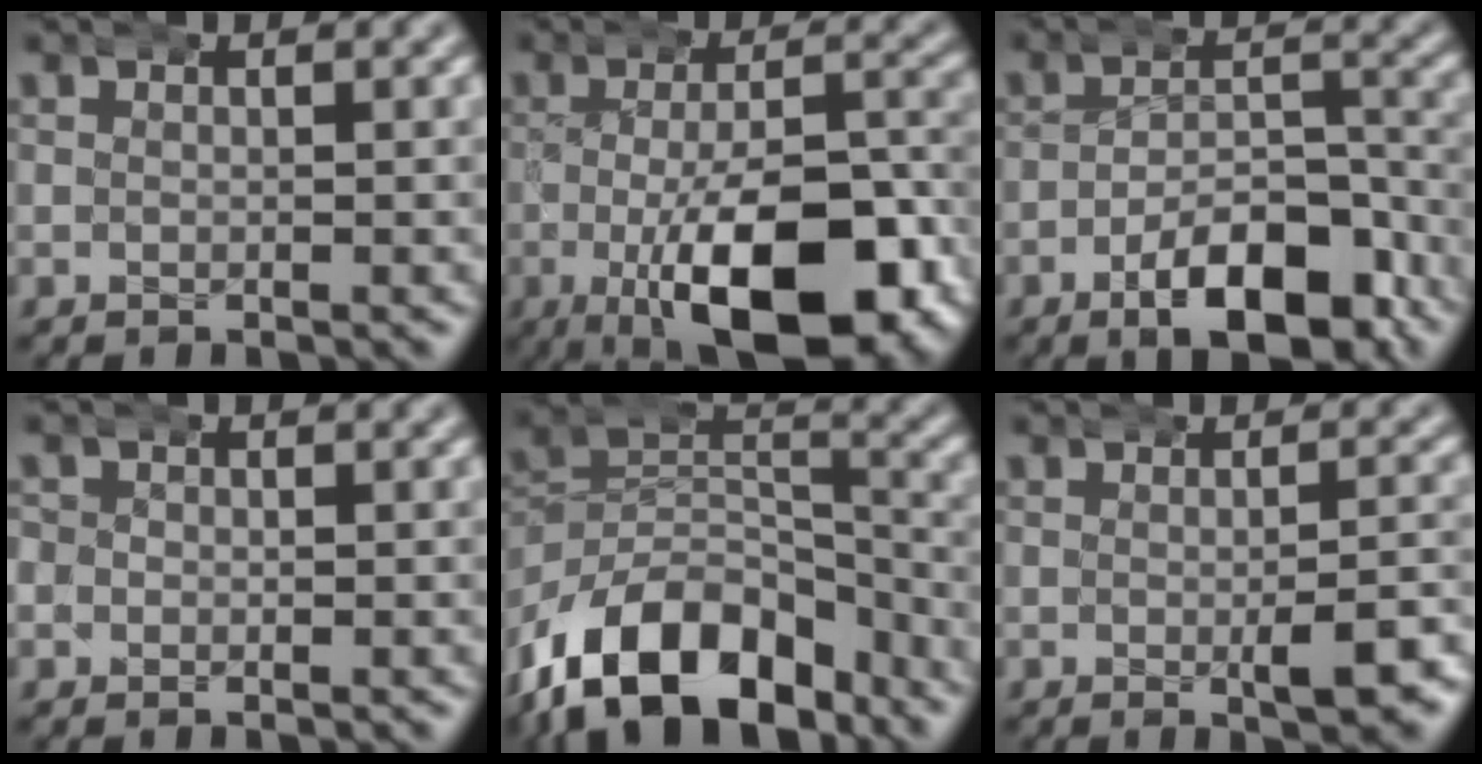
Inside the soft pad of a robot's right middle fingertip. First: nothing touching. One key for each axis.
{"total": 13.4, "fx": -4.9, "fy": 5.3, "fz": 11.2, "tx": -0.173, "ty": -0.034, "tz": -0.061}
{"total": 7.5, "fx": -5.0, "fy": 2.7, "fz": 4.9, "tx": -0.061, "ty": -0.007, "tz": -0.077}
{"total": 2.8, "fx": -0.3, "fy": 2.7, "fz": 0.7, "tx": -0.033, "ty": -0.009, "tz": -0.009}
{"total": 14.6, "fx": -8.2, "fy": 9.4, "fz": 7.6, "tx": -0.155, "ty": -0.053, "tz": -0.112}
{"total": 3.6, "fx": -1.1, "fy": 1.2, "fz": 3.3, "tx": -0.038, "ty": -0.002, "tz": -0.017}